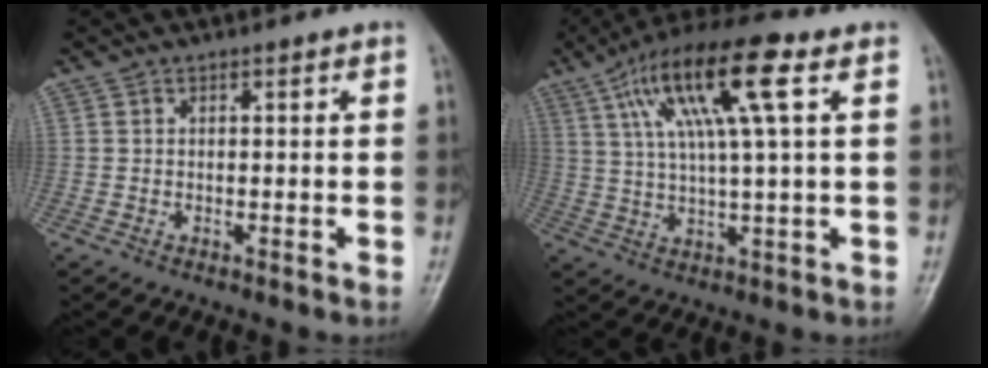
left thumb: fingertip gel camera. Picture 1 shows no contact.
{"total": 15.6, "force": [5.9, 2.9, 14.1], "torque": [-0.269, 0.010, 0.099]}